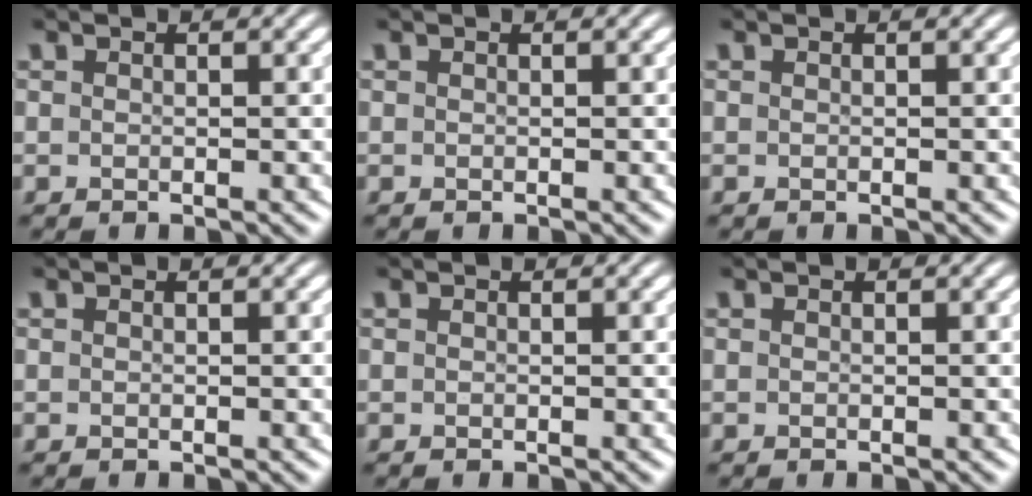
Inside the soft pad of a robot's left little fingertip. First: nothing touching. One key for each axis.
{"total": 0.0}
{"total": 0.0}
{"total": 0.0}
{"total": 0.0}
{"total": 0.0}